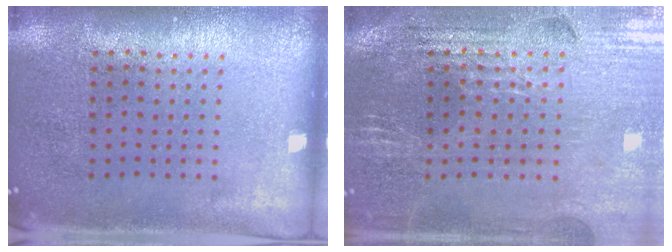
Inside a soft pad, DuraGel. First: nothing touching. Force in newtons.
{"total": 2.8, "press": 2.8, "slide": 0.4}